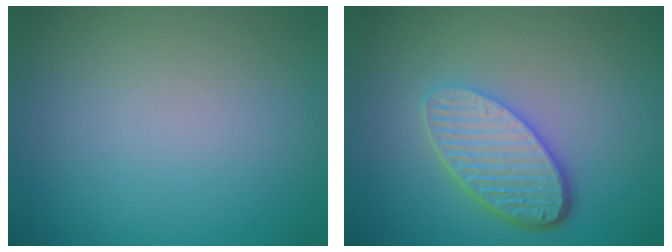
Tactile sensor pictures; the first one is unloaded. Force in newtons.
{"total": 5.3, "press": 3.9, "slide": 3.7}